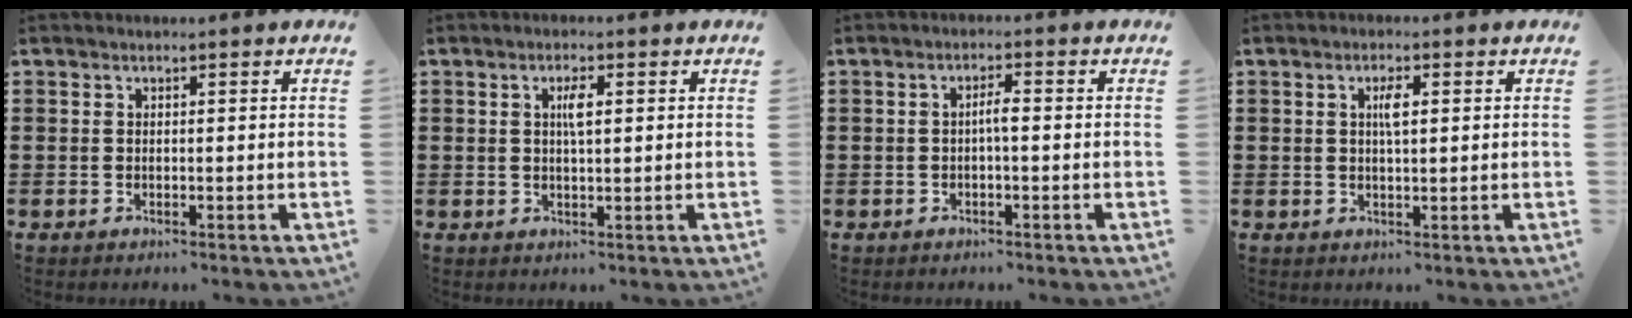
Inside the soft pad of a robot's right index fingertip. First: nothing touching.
{"total": 2.7, "force": [0.6, 0.7, 2.5], "torque": [-0.051, 0.005, 0.007]}
{"total": 2.1, "force": [-0.4, 0.4, 2.0], "torque": [-0.038, 0.003, -0.008]}
{"total": 2.6, "force": [0.6, 0.7, 2.4], "torque": [-0.049, 0.005, 0.007]}